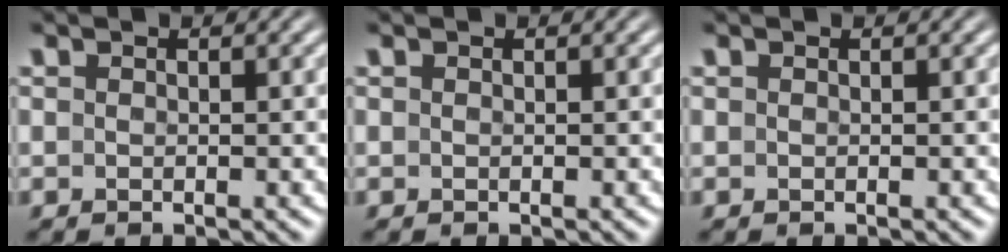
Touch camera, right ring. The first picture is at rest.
{"total": 0.0}
{"total": 0.0}